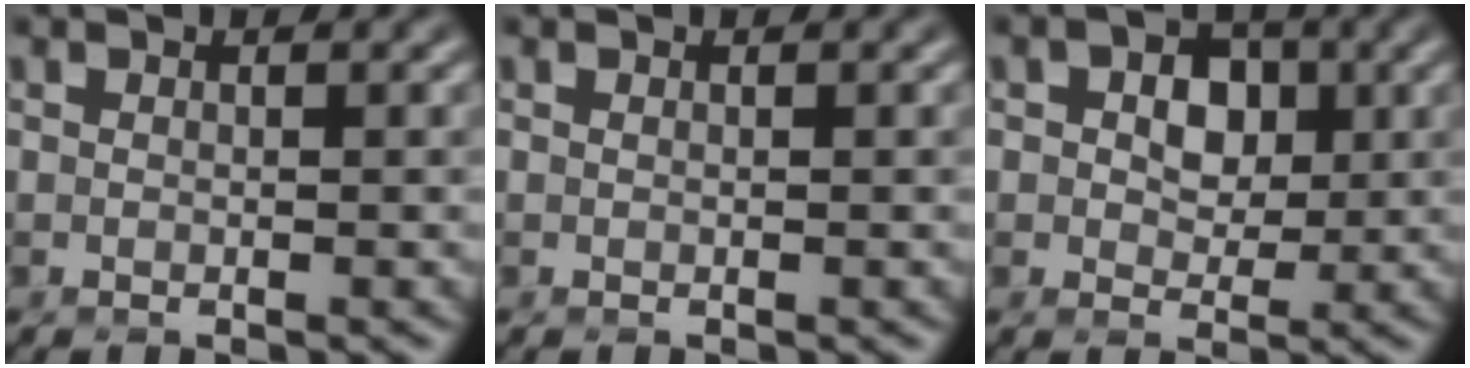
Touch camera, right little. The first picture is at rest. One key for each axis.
{"total": 0.0}
{"total": 4.1, "fx": 0.9, "fy": 2.9, "fz": 2.7, "tx": -0.029, "ty": 0.006, "tz": -0.004}